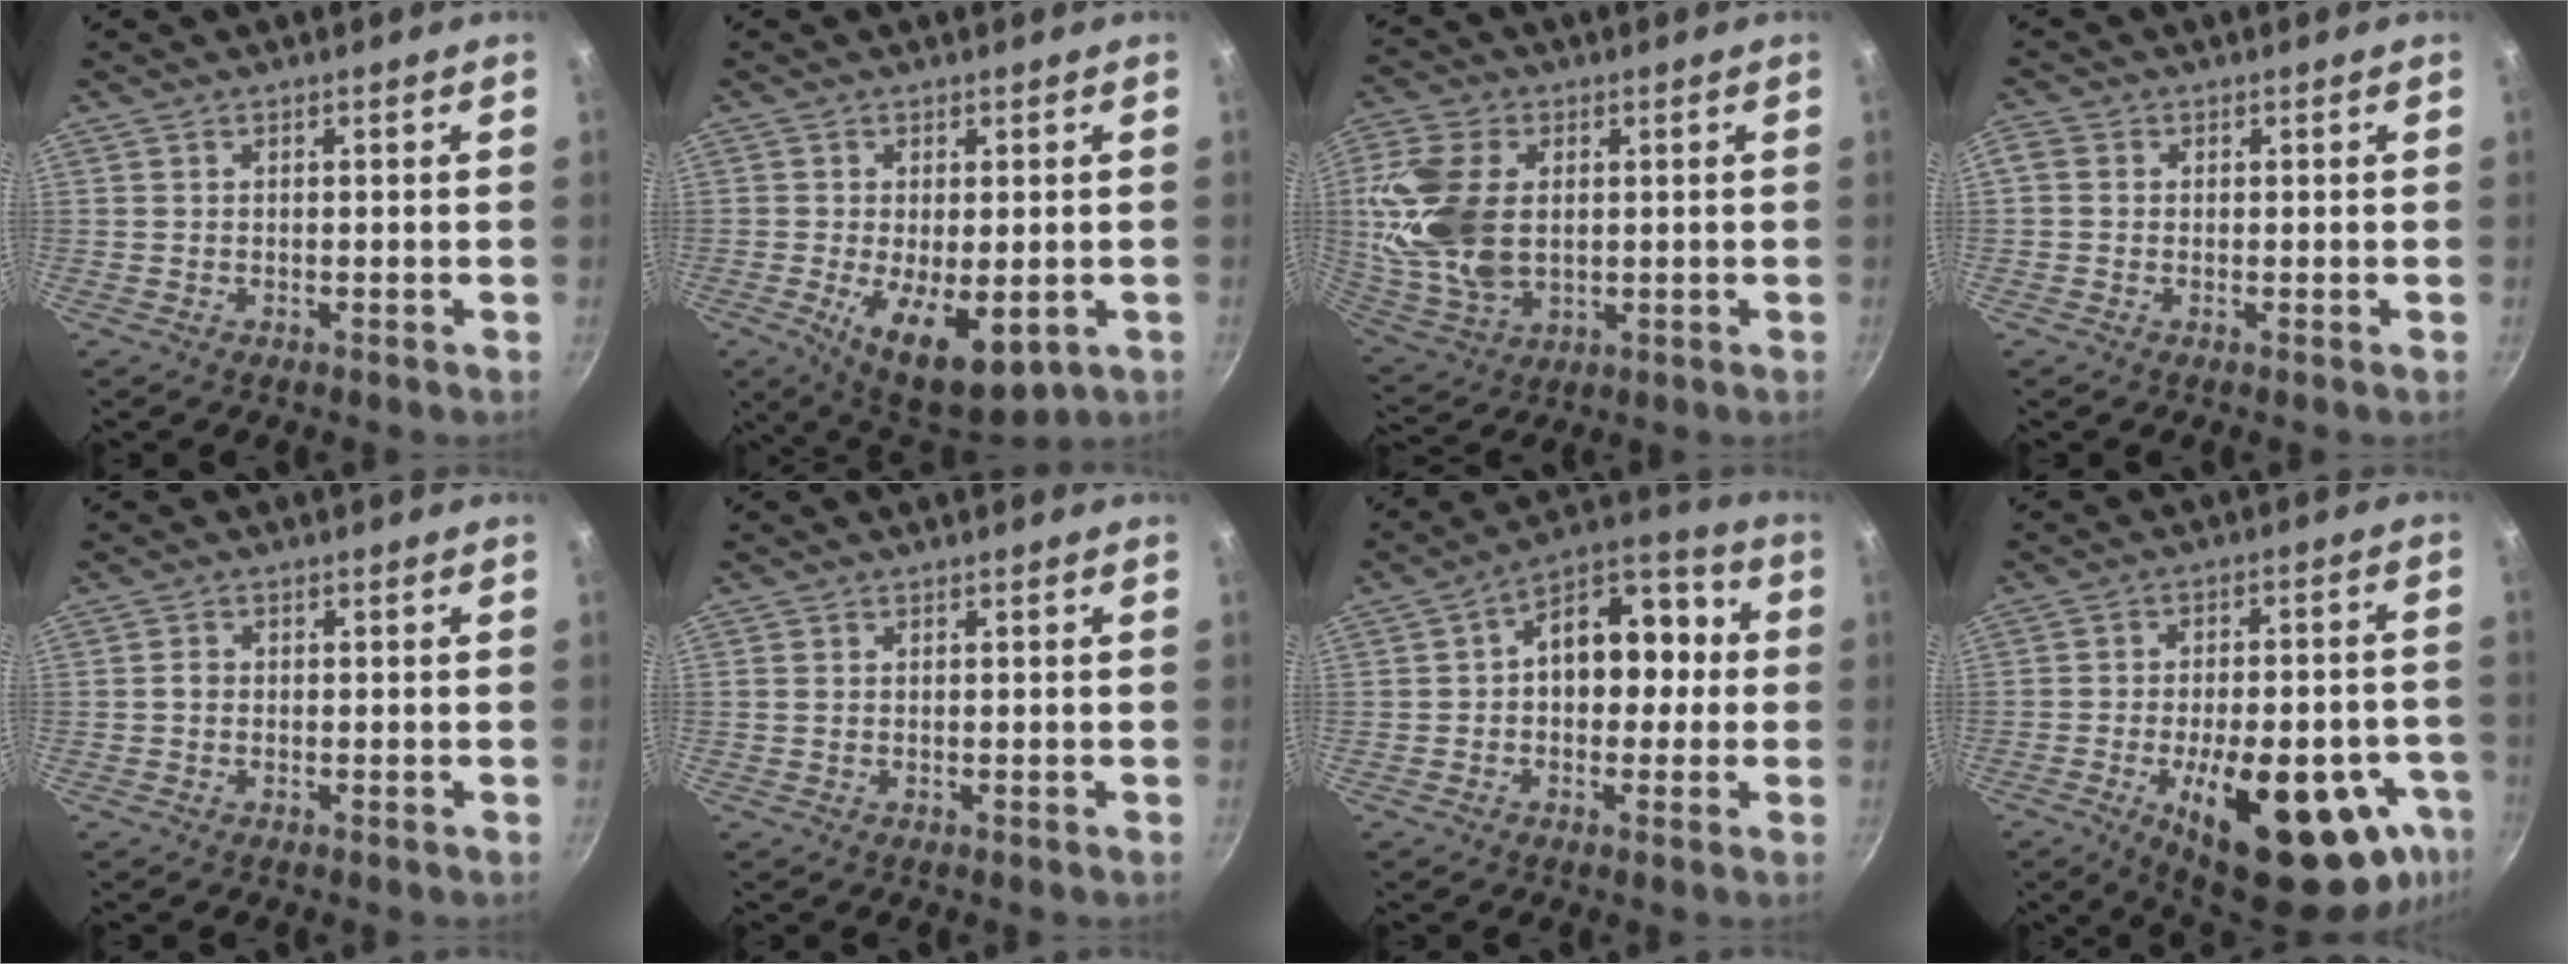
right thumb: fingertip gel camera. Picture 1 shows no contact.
{"total": 12.1, "force": [-2.9, 5.9, 10.2], "torque": [-0.148, -0.016, -0.030]}
{"total": 16.9, "force": [1.9, 11.1, 12.6], "torque": [-0.246, -0.005, 0.043]}
{"total": 2.2, "force": [0.0, 2.0, 1.0], "torque": [-0.022, 0.008, -0.007]}
{"total": 1.2, "force": [-0.2, 1.0, 0.7], "torque": [-0.009, 0.008, -0.005]}
{"total": 0.7, "force": [0.1, 0.5, 0.4], "torque": [-0.008, 0.002, 0.001]}
{"total": 13.7, "force": [0.5, 9.6, 9.9], "torque": [-0.084, 0.049, -0.009]}
{"total": 24.8, "force": [-9.8, 10.6, 20.2], "torque": [-0.233, 0.019, -0.124]}